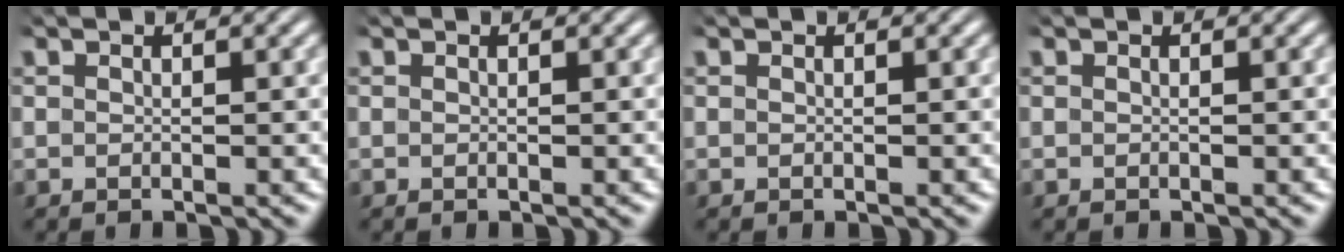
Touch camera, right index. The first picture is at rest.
{"total": 0.0}
{"total": 0.0}
{"total": 0.0}